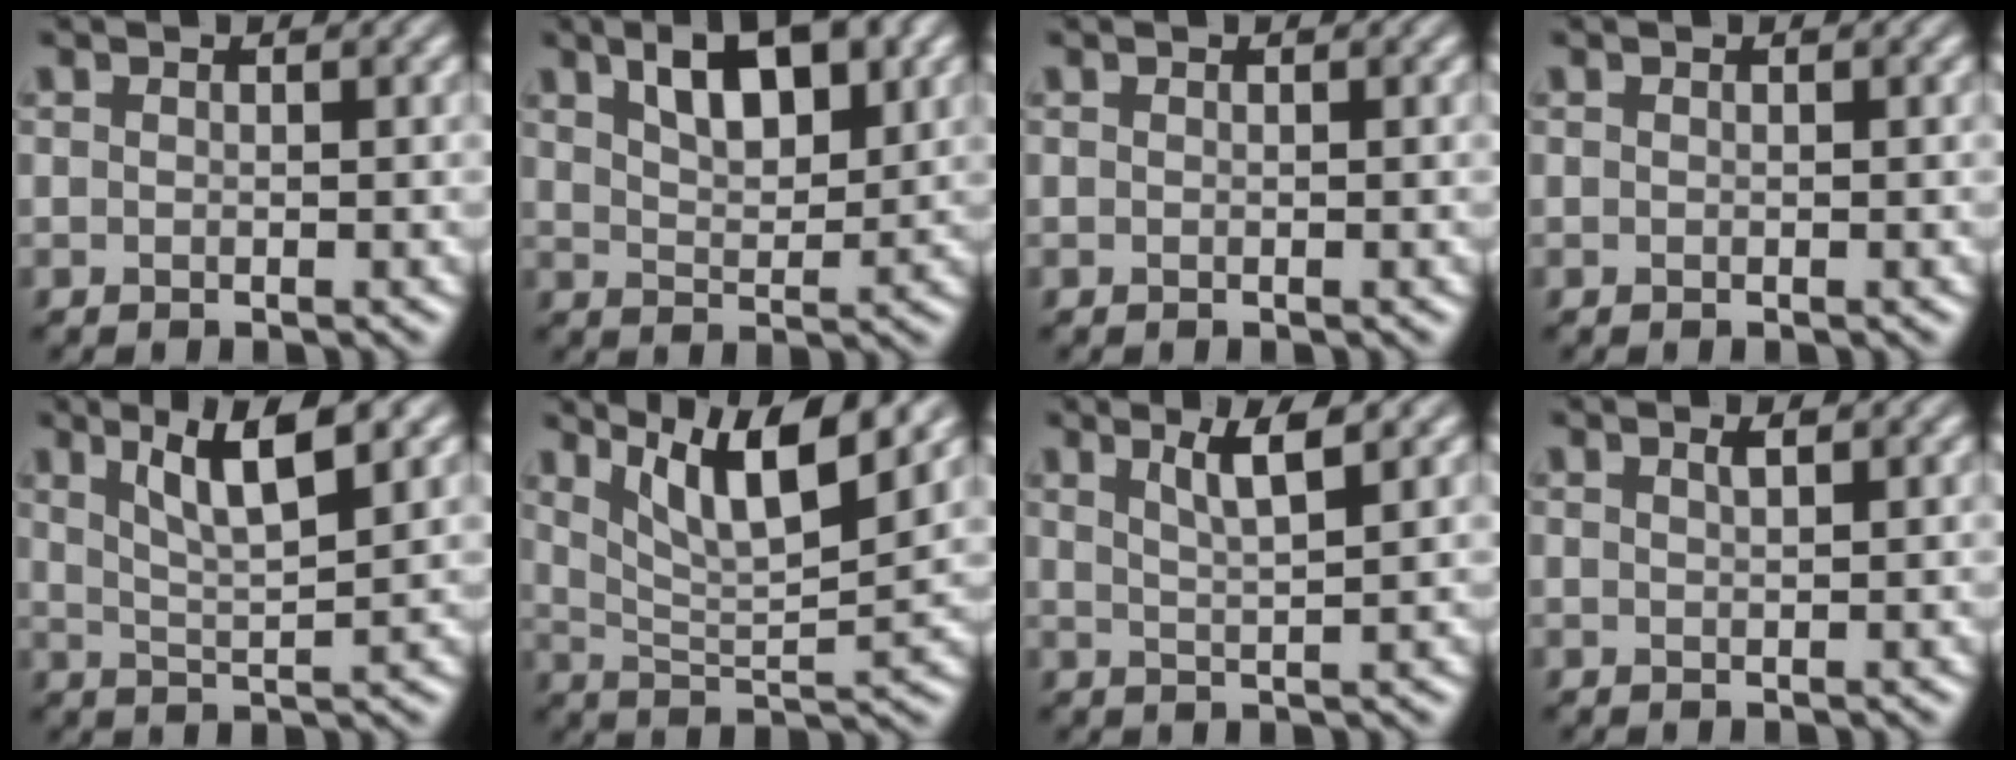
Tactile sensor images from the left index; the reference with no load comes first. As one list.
[{"total": 6.3, "force": [3.4, 2.5, 4.6], "torque": [-0.077, 0.007, 0.056]}, {"total": 0.0}, {"total": 0.0}, {"total": 5.8, "force": [3.0, 1.3, 4.8], "torque": [-0.079, 0.004, 0.053]}, {"total": 8.2, "force": [5.2, 2.0, 6.0], "torque": [-0.096, 0.008, 0.087]}, {"total": 3.3, "force": [1.8, 0.6, 2.7], "torque": [-0.035, 0.002, 0.031]}, {"total": 0.9, "force": [0.6, 0.2, 0.7], "torque": [-0.010, 0.002, 0.009]}]